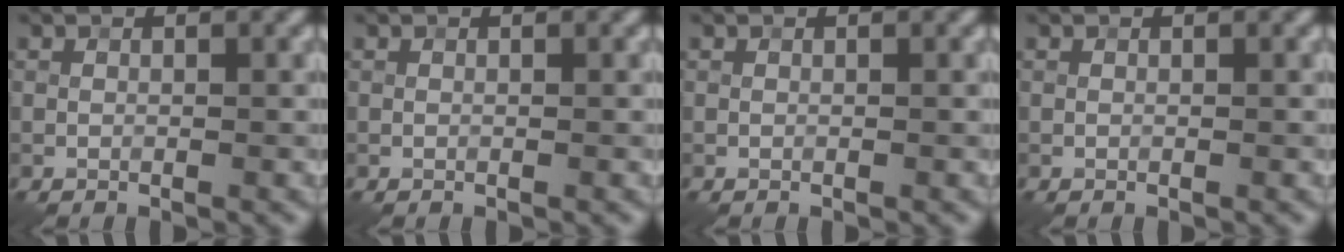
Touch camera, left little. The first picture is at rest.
{"total": 0.0}
{"total": 0.0}
{"total": 0.0}